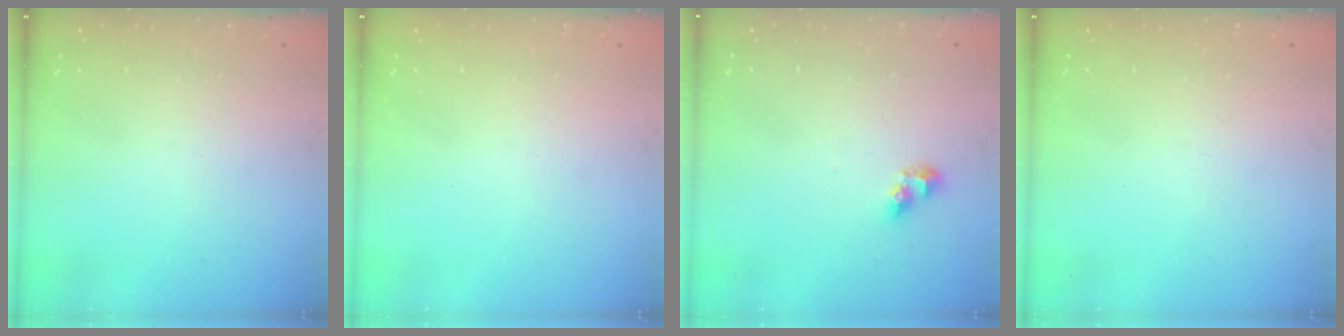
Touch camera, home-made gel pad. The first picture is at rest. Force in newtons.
{"total": 0.0}
{"total": 6.1, "press": 6.1, "slide": 0.3}
{"total": 0.0}